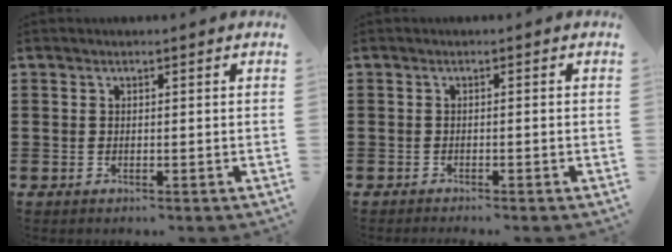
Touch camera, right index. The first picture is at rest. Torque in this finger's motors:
{"motor_torque": [0.11, -0.04, -0.01, 0.00]}